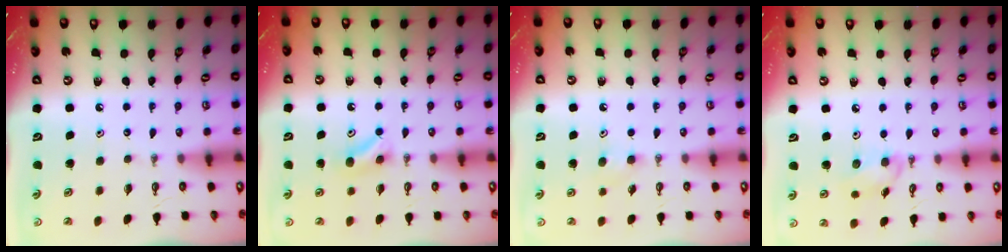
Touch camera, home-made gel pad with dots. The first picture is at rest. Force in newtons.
{"total": 4.6, "press": 4.4, "slide": 1.3}
{"total": 3.3, "press": 3.1, "slide": 1.1}
{"total": 6.7, "press": 6.6, "slide": 1.4}